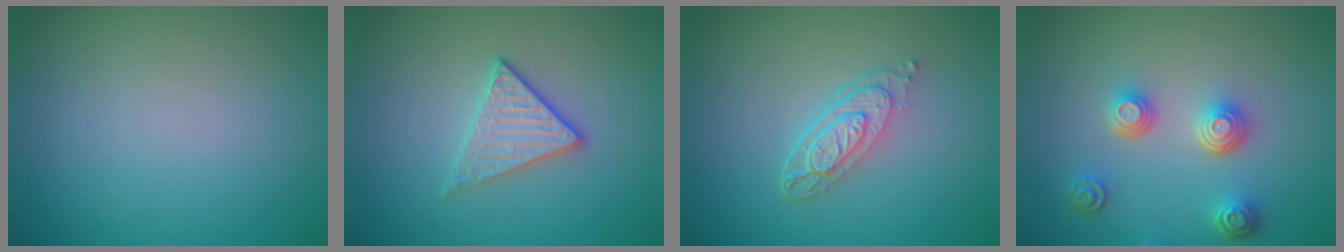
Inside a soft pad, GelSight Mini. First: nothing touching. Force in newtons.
{"total": 3.0, "press": 2.7, "slide": 1.2}
{"total": 3.9, "press": 2.8, "slide": 2.6}
{"total": 3.6, "press": 3.0, "slide": 2.0}